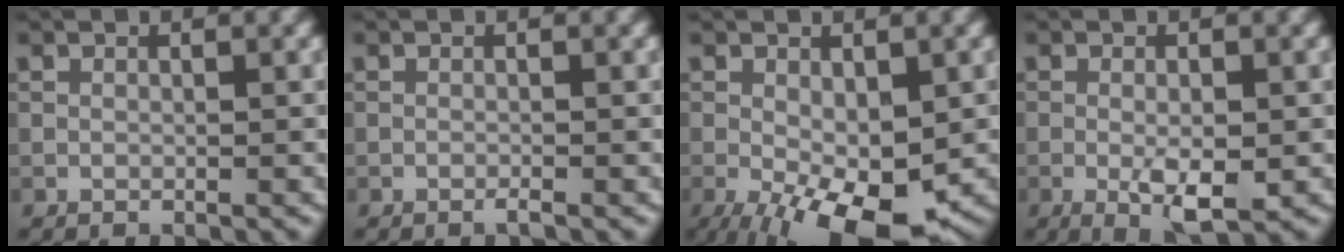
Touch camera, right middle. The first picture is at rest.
{"total": 0.6, "force": [-0.4, 0.0, 0.5], "torque": [-0.007, -0.003, -0.010]}
{"total": 9.1, "force": [-3.3, 3.8, 7.6], "torque": [-0.147, -0.026, -0.038]}
{"total": 3.7, "force": [-1.0, 1.2, 3.4], "torque": [-0.057, -0.005, -0.012]}